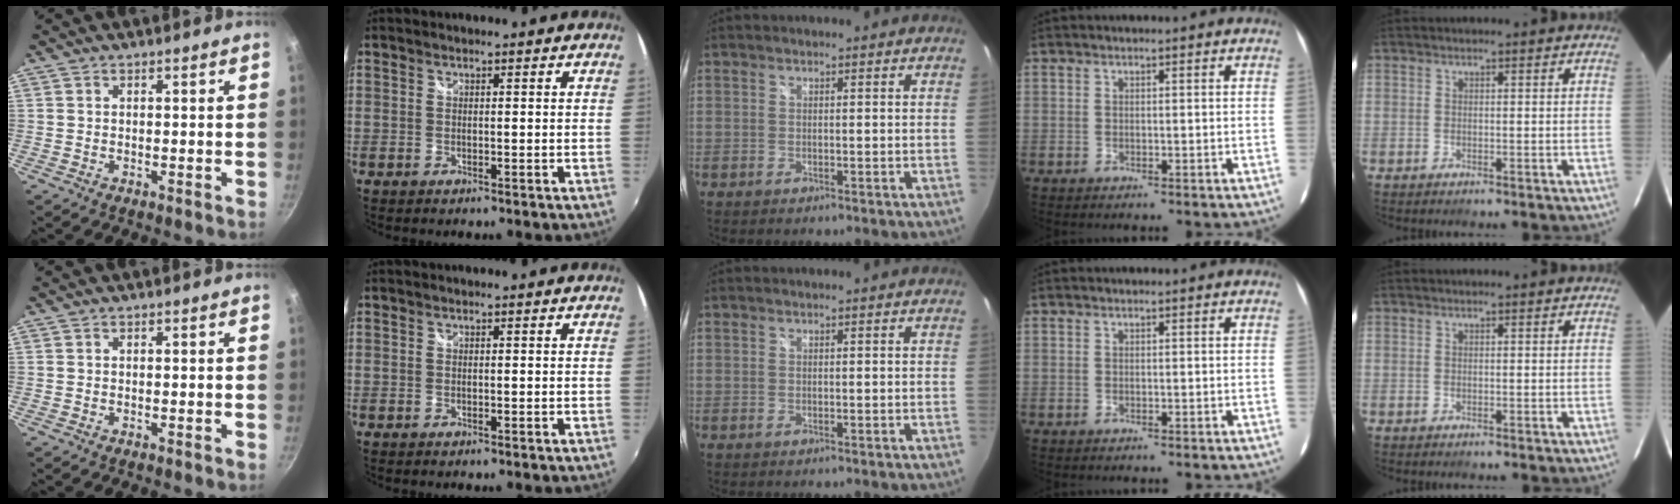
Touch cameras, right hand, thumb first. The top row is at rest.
{}